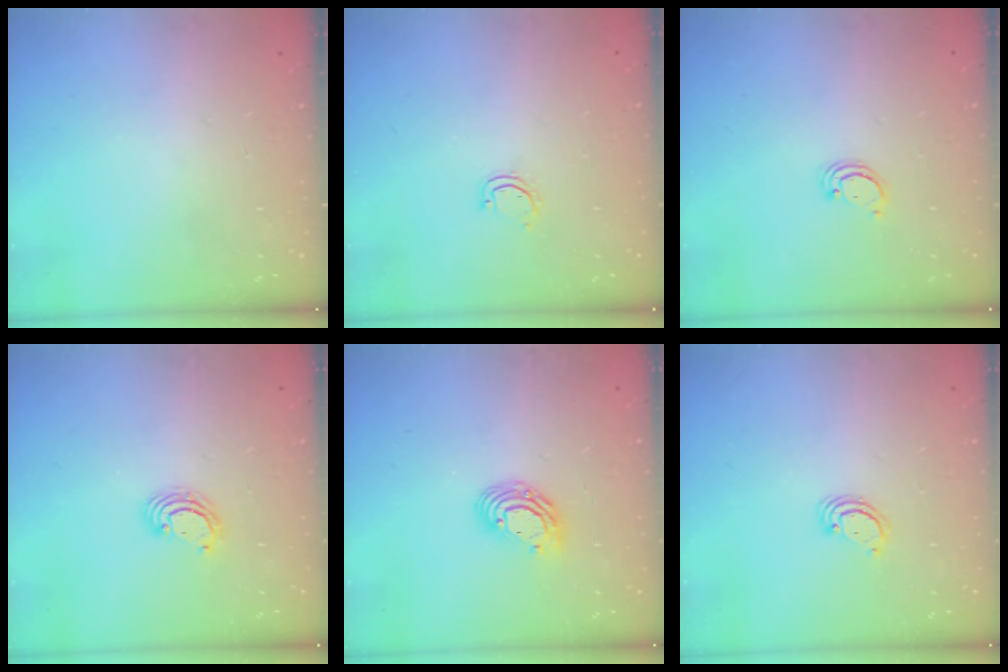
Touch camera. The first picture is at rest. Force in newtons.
{"total": 3.0, "press": 3.0, "slide": 0.2}
{"total": 2.4, "press": 2.4, "slide": 0.2}
{"total": 3.2, "press": 3.2, "slide": 0.1}
{"total": 8.1, "press": 8.0, "slide": 1.4}
{"total": 2.4, "press": 2.4, "slide": 0.2}